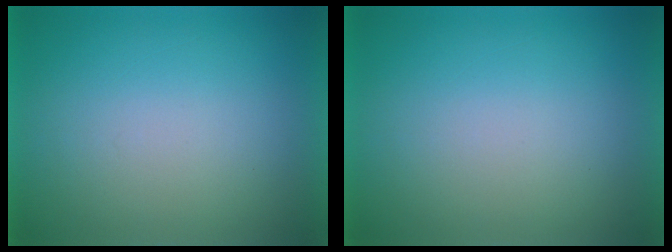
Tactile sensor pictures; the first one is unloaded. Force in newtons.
{"total": 3.0}